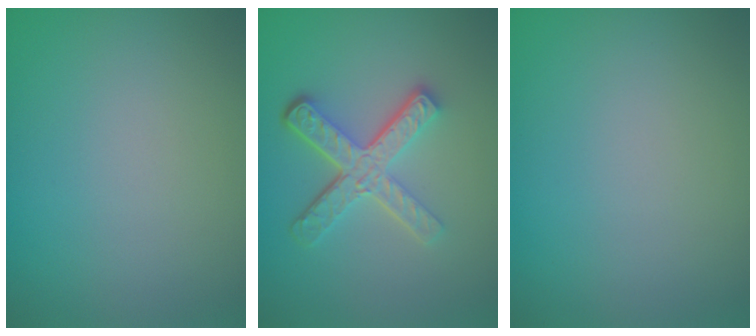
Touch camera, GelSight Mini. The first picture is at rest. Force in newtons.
{"total": 5.1, "press": 3.5, "slide": 3.7}
{"total": 0.0}